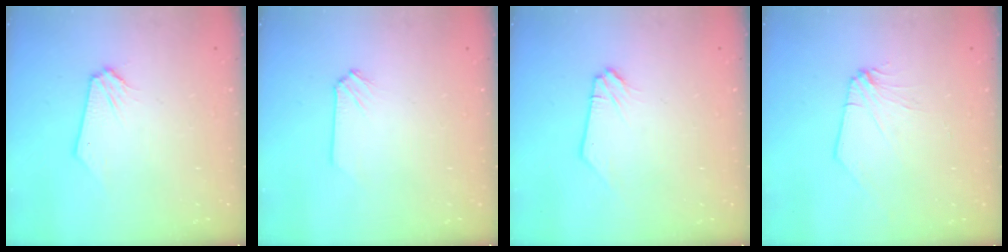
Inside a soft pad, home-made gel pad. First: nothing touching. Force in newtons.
{"total": 0.0}
{"total": 0.0}
{"total": 2.1, "press": 2.1, "slide": 0.2}